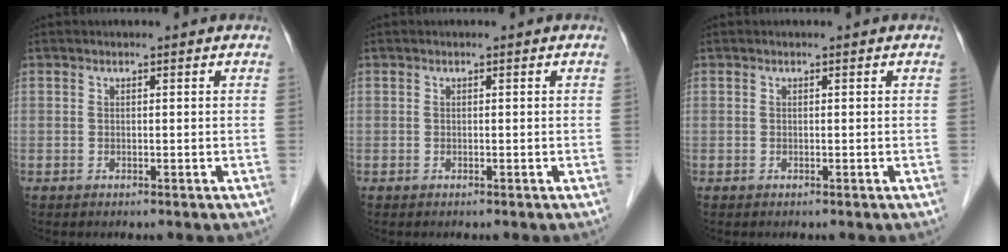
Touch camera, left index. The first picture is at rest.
{"total": 0.0}
{"total": 0.0}